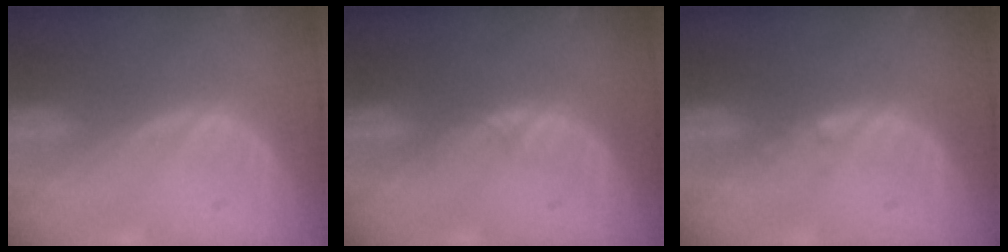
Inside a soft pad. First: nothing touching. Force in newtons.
{"total": 0.9, "press": 0.8, "slide": 0.2}
{"total": 0.6, "press": 0.5, "slide": 0.4}